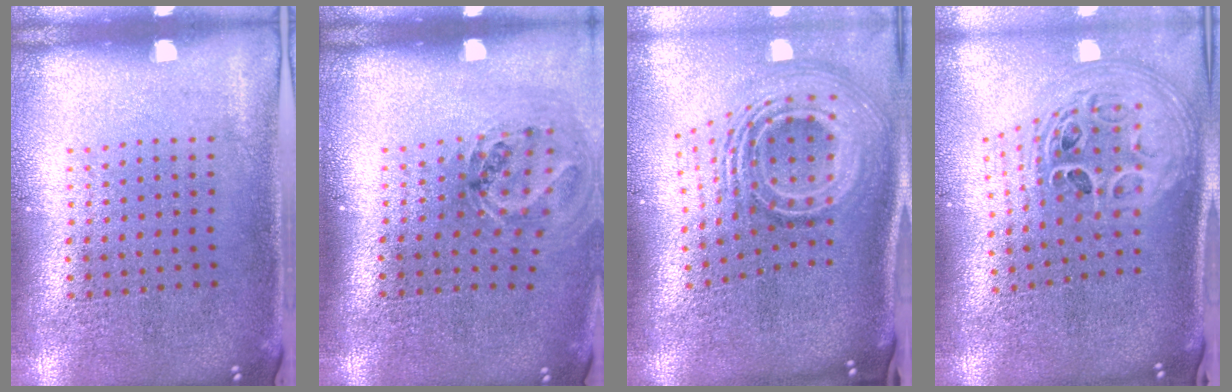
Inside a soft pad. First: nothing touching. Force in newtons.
{"total": 1.1, "press": 1.1, "slide": 0.4}
{"total": 3.0, "press": 1.8, "slide": 2.4}
{"total": 2.9, "press": 2.0, "slide": 2.1}